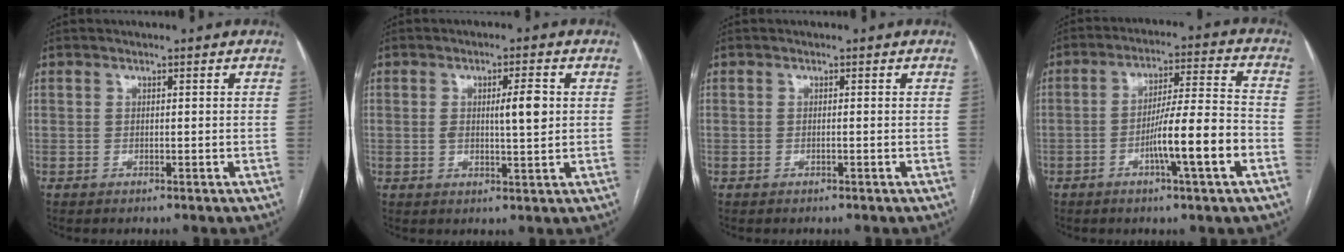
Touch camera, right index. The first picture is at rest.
{"total": 4.9, "force": [0.9, 0.9, 4.8], "torque": [-0.075, 0.003, 0.014]}
{"total": 0.0}
{"total": 11.2, "force": [-4.2, -0.1, 10.4], "torque": [-0.176, 0.006, -0.067]}